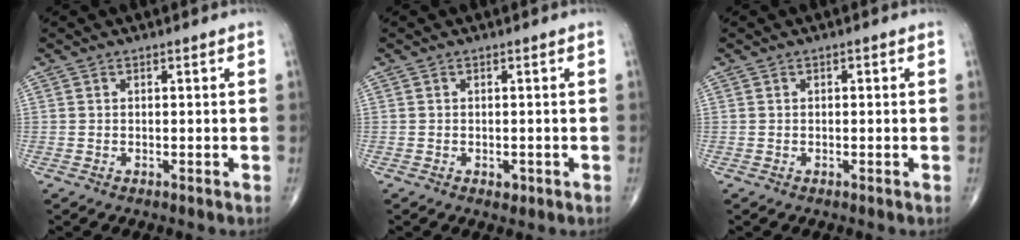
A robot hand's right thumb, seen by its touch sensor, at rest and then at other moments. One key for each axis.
{"total": 1.2, "fx": -0.5, "fy": 0.8, "fz": 0.7, "tx": -0.004, "ty": 0.000, "tz": -0.005}
{"total": 0.6, "fx": 0.1, "fy": 0.3, "fz": 0.5, "tx": -0.006, "ty": 0.001, "tz": 0.001}